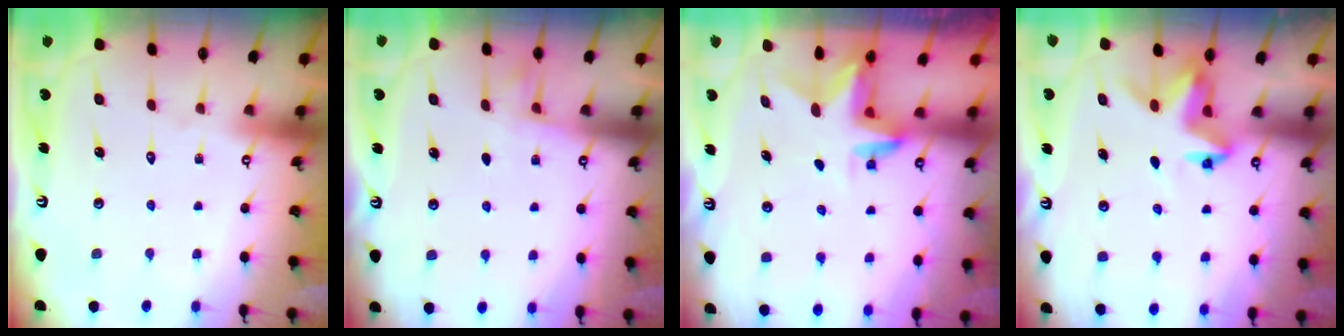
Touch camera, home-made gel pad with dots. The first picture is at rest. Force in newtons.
{"total": 2.7, "press": 2.5, "slide": 1.2}
{"total": 2.9, "press": 2.9, "slide": 0.3}
{"total": 3.8, "press": 3.8, "slide": 0.5}